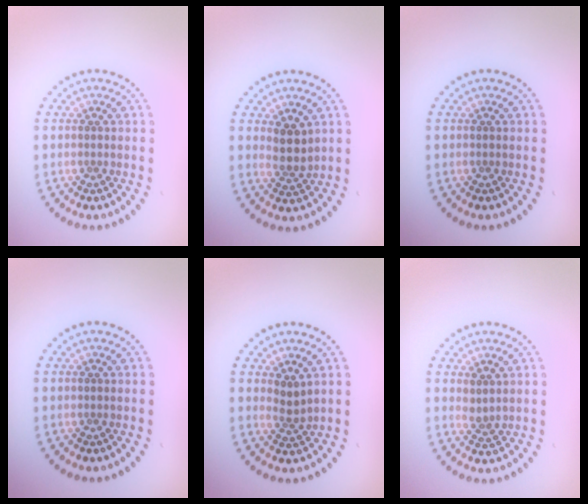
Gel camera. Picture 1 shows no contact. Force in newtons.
{"total": 2.3, "press": 1.9, "slide": 1.3}
{"total": 0.0}
{"total": 0.0}
{"total": 1.7, "press": 1.1, "slide": 1.3}
{"total": 1.4, "press": 1.2, "slide": 0.9}